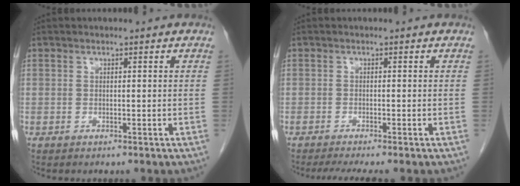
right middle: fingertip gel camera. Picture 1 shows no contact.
{"total": 4.2, "force": [-3.5, -0.1, 2.3], "torque": [-0.030, -0.009, -0.056]}